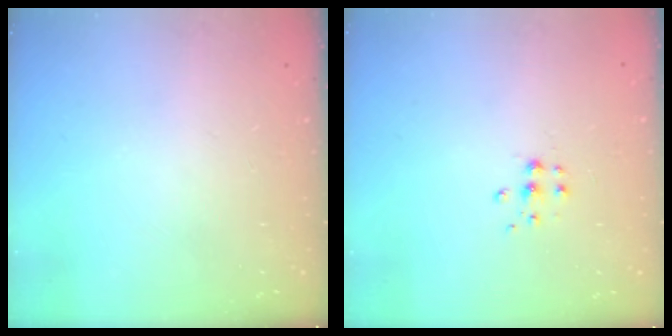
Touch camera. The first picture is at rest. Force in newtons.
{"total": 5.3, "press": 5.3, "slide": 0.5}